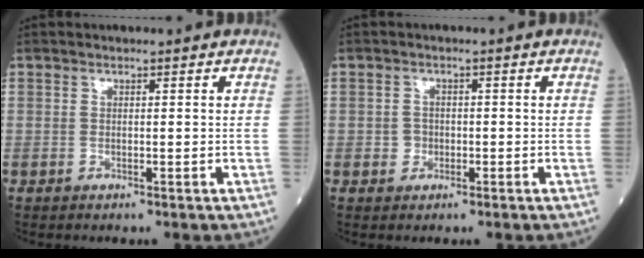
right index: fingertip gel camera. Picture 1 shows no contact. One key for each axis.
{"total": 1.7, "fx": -0.6, "fy": 1.6, "fz": 0.5, "tx": -0.003, "ty": 0.006, "tz": -0.009}